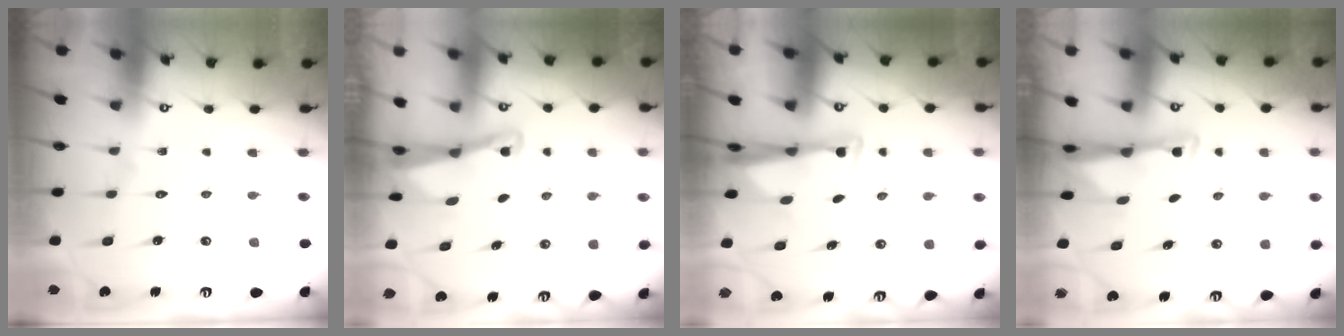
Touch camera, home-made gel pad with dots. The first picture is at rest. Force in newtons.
{"total": 2.7, "press": 2.6, "slide": 0.6}
{"total": 2.8, "press": 2.7, "slide": 0.9}
{"total": 3.0, "press": 2.9, "slide": 0.5}